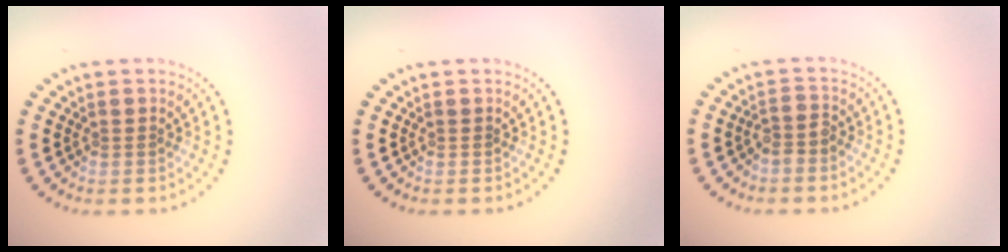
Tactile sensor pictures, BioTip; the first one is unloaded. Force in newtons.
{"total": 0.0}
{"total": 1.3, "press": 1.1, "slide": 0.8}